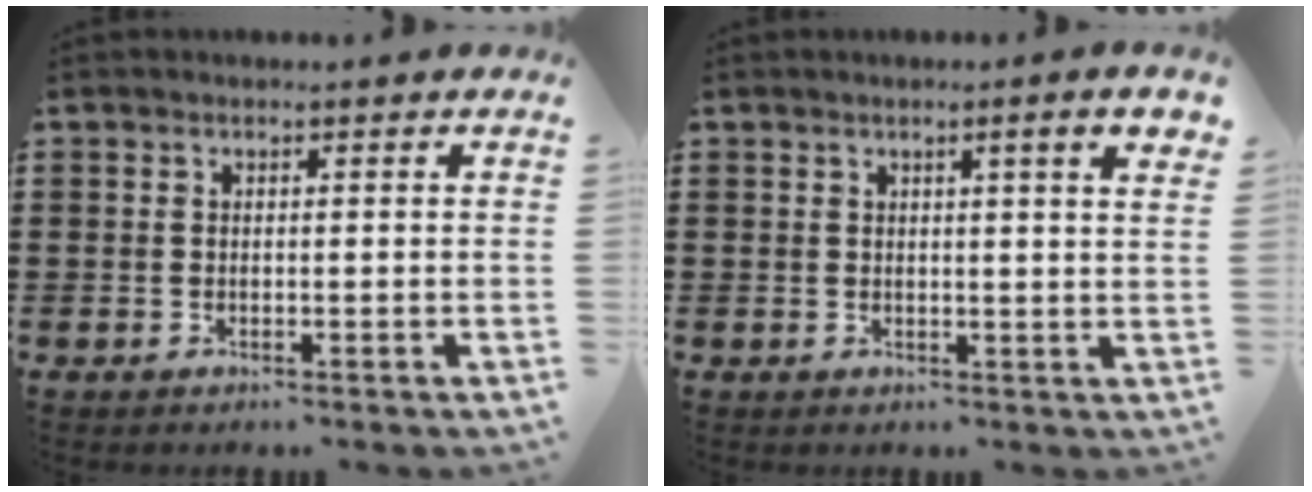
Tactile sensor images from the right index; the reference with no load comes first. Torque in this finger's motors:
{"motor_torque": [0.38, 0.27, 0.17, 0.06]}